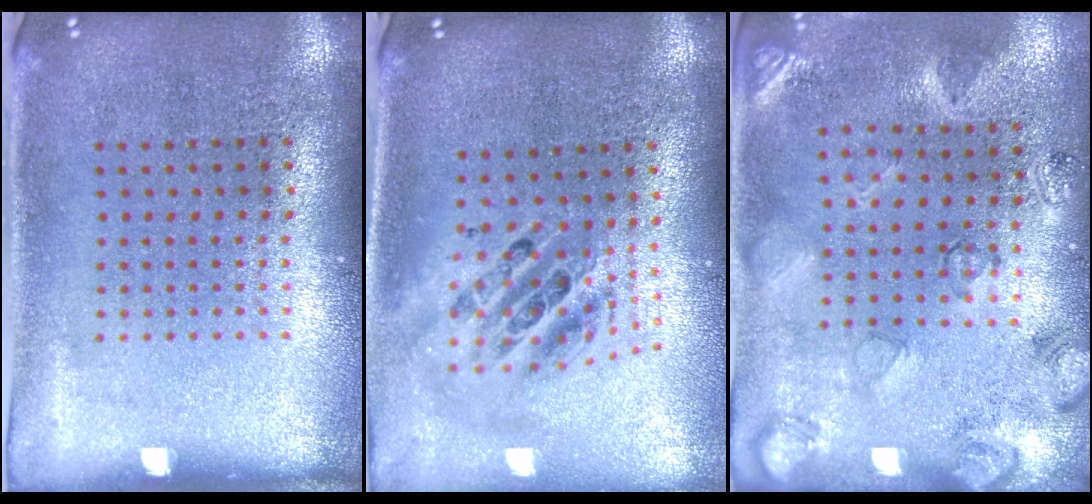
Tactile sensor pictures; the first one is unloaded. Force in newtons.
{"total": 2.1, "press": 1.6, "slide": 1.4}
{"total": 2.6, "press": 1.7, "slide": 1.9}